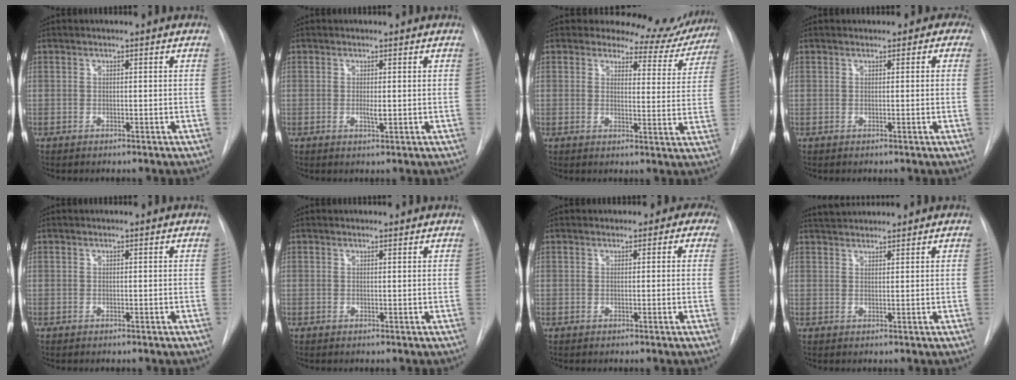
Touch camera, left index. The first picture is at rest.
{"total": 1.2, "force": [-0.4, 0.2, 1.1], "torque": [-0.022, -0.009, -0.005]}
{"total": 9.9, "force": [9.4, 3.1, 0.2], "torque": [0.026, -0.044, 0.085]}
{"total": 1.7, "force": [0.8, 1.5, 0.3], "torque": [0.019, -0.008, -0.003]}
{"total": 0.0}
{"total": 0.7, "force": [0.7, 0.1, -0.1], "torque": [-0.008, -0.002, 0.010]}
{"total": 2.5, "force": [1.5, 2.0, 0.4], "torque": [0.018, -0.010, -0.001]}
{"total": 3.8, "force": [3.7, 0.5, 0.8], "torque": [-0.018, 0.029, 0.067]}